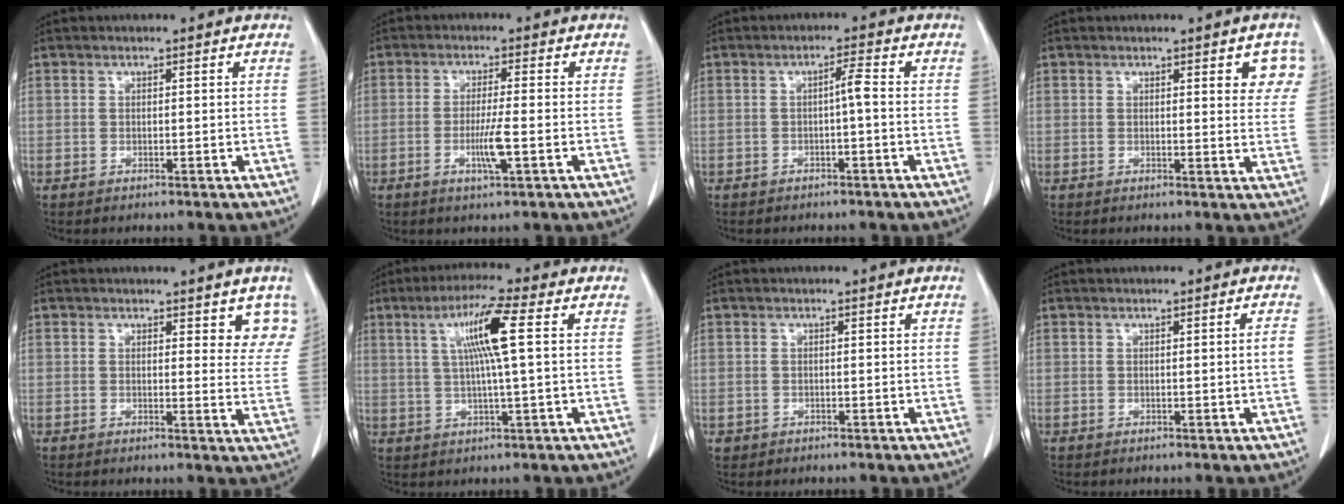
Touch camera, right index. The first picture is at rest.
{"total": 4.6, "force": [-1.4, -0.1, 4.4], "torque": [-0.085, -0.009, -0.024]}
{"total": 2.1, "force": [-0.4, 0.0, 2.0], "torque": [-0.034, 0.004, -0.007]}
{"total": 5.1, "force": [2.2, 1.3, 4.4], "torque": [-0.038, -0.003, 0.018]}
{"total": 6.3, "force": [4.8, 2.3, 3.3], "torque": [-0.019, -0.023, 0.038]}
{"total": 8.4, "force": [2.1, -0.5, 8.1], "torque": [-0.148, 0.008, 0.038]}
{"total": 0.9, "force": [-0.3, 0.9, 0.0], "torque": [0.000, 0.005, -0.005]}
{"total": 1.2, "force": [-0.1, -0.3, 1.1], "torque": [-0.019, -0.001, 0.001]}